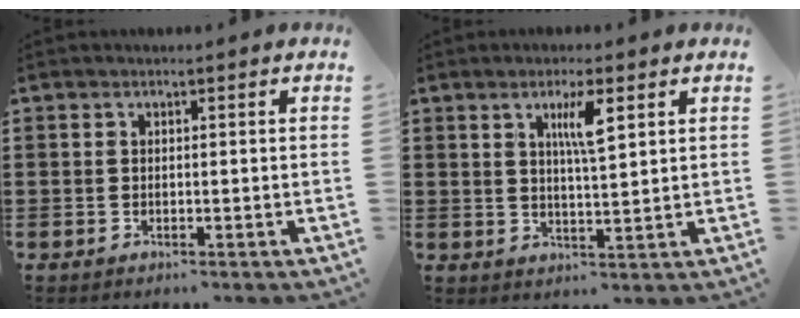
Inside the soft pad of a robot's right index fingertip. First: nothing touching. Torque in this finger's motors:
{"motor_torque": [0.16, -0.11, 0.31, 0.08]}